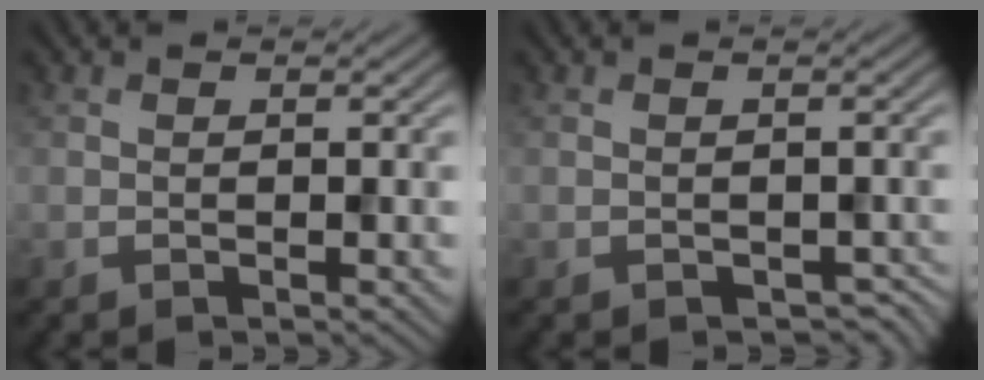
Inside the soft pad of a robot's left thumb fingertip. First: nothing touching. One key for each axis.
{"total": 1.4, "fx": -0.8, "fy": 0.9, "fz": 0.5, "tx": -0.015, "ty": -0.015, "tz": -0.007}